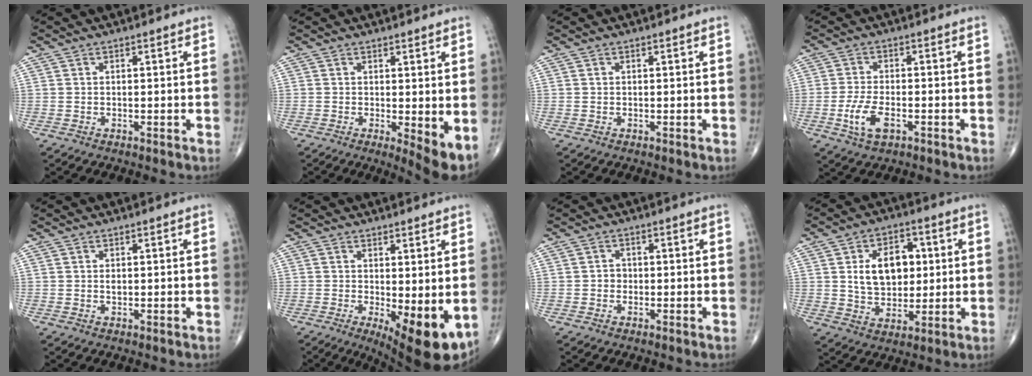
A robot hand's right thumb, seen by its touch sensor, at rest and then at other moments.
{"total": 4.9, "force": [-0.2, 1.3, 4.8], "torque": [-0.070, -0.015, -0.002]}
{"total": 0.0}
{"total": 6.3, "force": [-2.4, 3.0, 5.0], "torque": [-0.106, 0.005, -0.043]}
{"total": 0.9, "force": [0.2, 0.5, 0.6], "torque": [-0.010, 0.000, 0.004]}
{"total": 9.8, "force": [-1.7, 3.3, 9.1], "torque": [-0.124, -0.025, -0.014]}
{"total": 1.6, "force": [-0.3, 1.5, 0.6], "torque": [0.000, 0.006, -0.007]}
{"total": 12.1, "force": [2.1, 8.1, 8.6], "torque": [-0.106, -0.002, 0.040]}